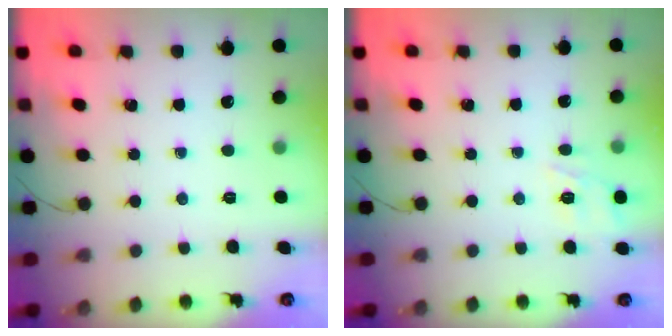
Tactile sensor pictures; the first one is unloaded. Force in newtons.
{"total": 8.6, "press": 8.5, "slide": 1.6}